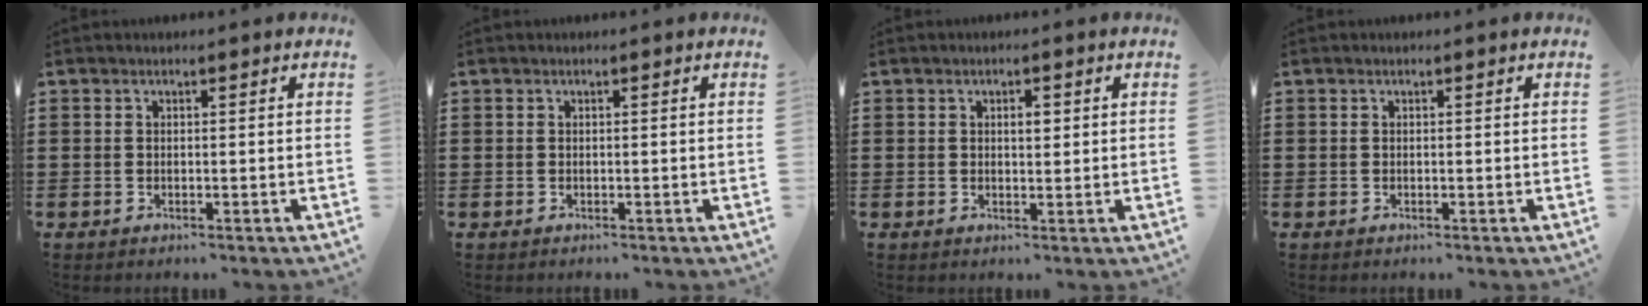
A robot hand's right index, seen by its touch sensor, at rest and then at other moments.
{"total": 0.0}
{"total": 1.7, "force": [0.5, 0.7, 1.5], "torque": [-0.022, 0.003, 0.005]}
{"total": 0.0}